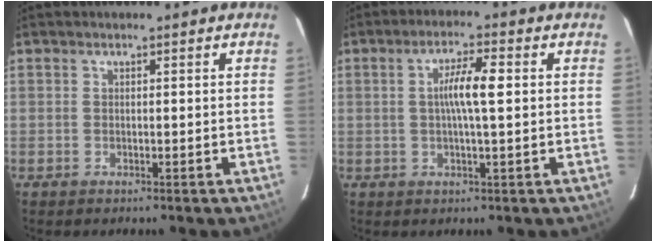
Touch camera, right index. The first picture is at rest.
{"total": 5.5, "force": [0.5, 0.3, 5.5], "torque": [-0.101, 0.006, 0.008]}